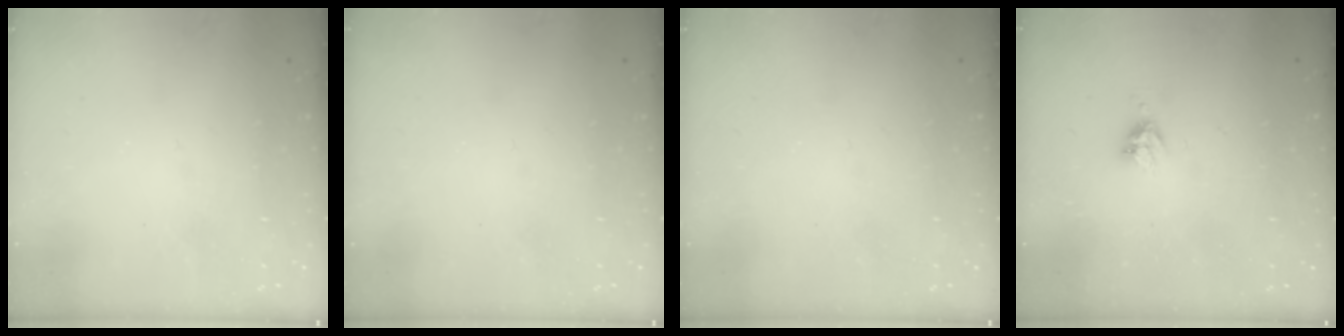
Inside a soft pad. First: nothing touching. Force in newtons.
{"total": 0.0}
{"total": 0.0}
{"total": 4.5, "press": 4.5, "slide": 0.4}